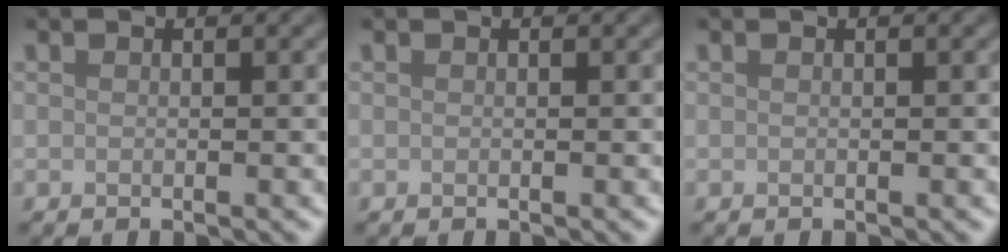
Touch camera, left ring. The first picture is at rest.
{"total": 0.0}
{"total": 0.0}